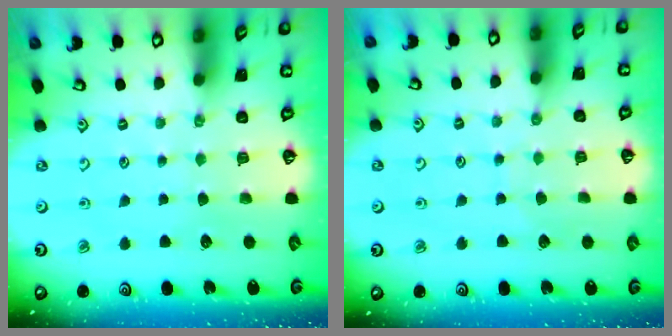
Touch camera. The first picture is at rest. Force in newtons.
{"total": 4.1, "press": 4.1, "slide": 0.4}